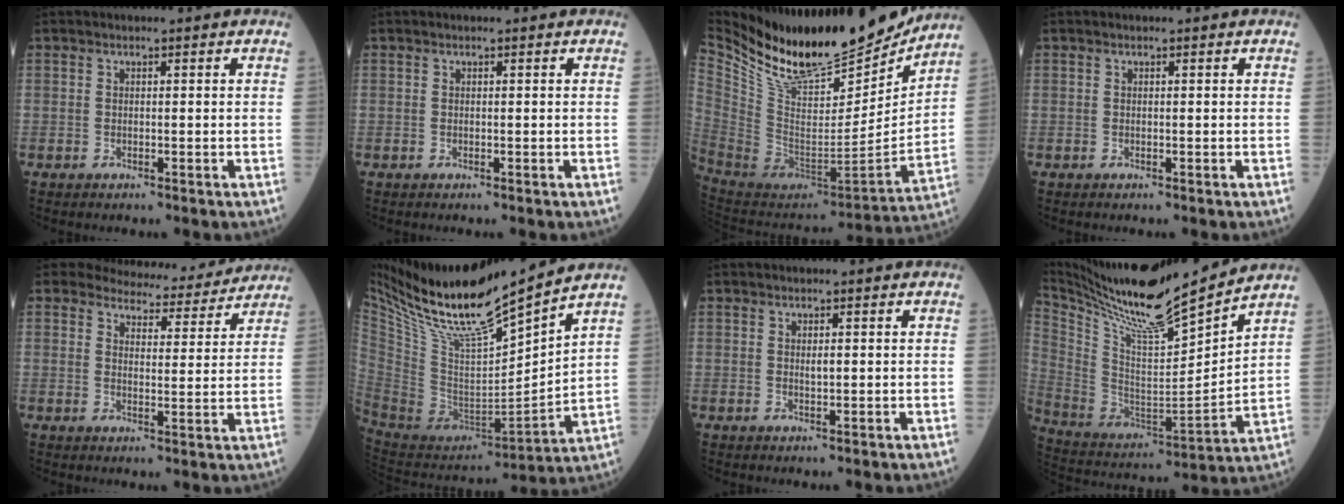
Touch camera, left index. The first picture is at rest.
{"total": 0.0}
{"total": 25.5, "force": [21.6, 6.6, 11.7], "torque": [-0.221, -0.040, 0.359]}
{"total": 0.0}
{"total": 12.3, "force": [11.7, 3.3, 1.9], "torque": [-0.010, -0.010, 0.136]}
{"total": 20.9, "force": [16.8, 1.3, 12.4], "torque": [-0.224, -0.004, 0.319]}
{"total": 0.9, "force": [0.2, 0.3, 0.8], "torque": [-0.017, -0.002, 0.006]}
{"total": 21.5, "force": [18.8, 0.0, 10.4], "torque": [-0.204, -0.027, 0.332]}